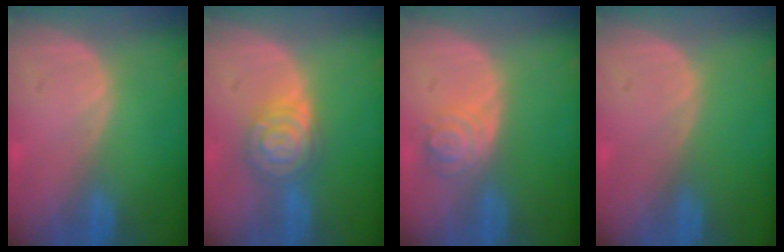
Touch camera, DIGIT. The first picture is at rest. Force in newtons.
{"total": 6.7, "press": 6.7, "slide": 0.4}
{"total": 4.0, "press": 4.0, "slide": 0.5}
{"total": 0.0}